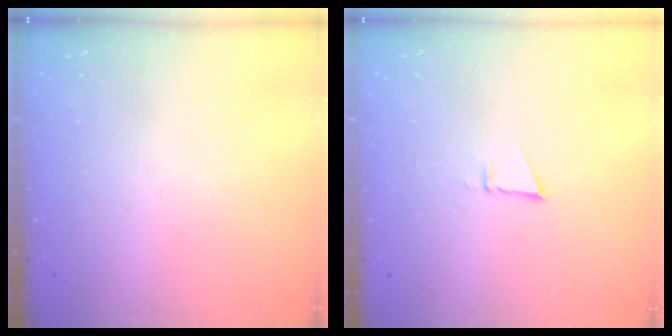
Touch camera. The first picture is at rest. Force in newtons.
{"total": 3.0, "press": 2.9, "slide": 0.8}